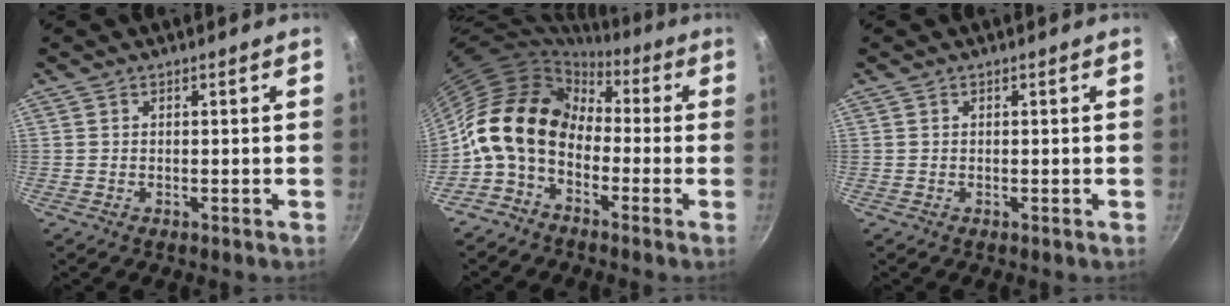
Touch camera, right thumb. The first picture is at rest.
{"total": 13.3, "force": [-1.7, 9.6, 9.0], "torque": [-0.137, 0.038, -0.056]}
{"total": 0.0}